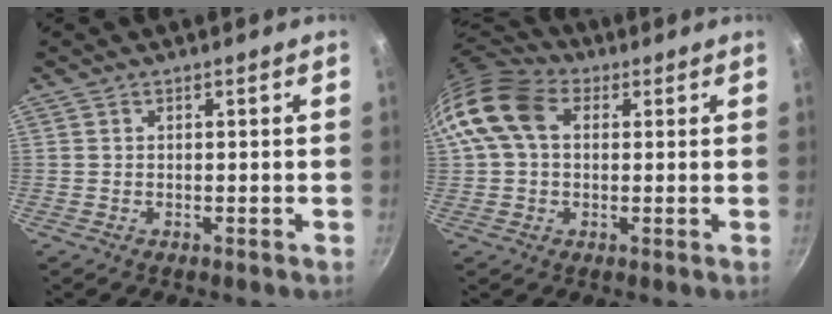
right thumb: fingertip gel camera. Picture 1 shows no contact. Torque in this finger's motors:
{"motor_torque": [1.64, 1.88, 1.49, -0.17, 0.10]}